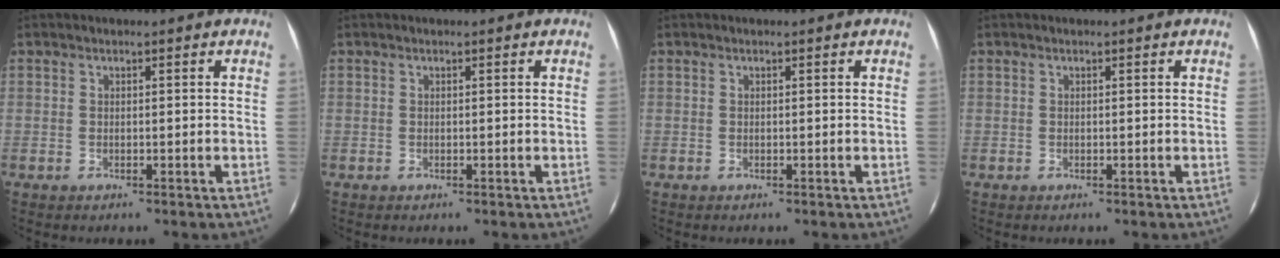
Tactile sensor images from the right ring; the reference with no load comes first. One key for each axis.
{"total": 0.0}
{"total": 0.0}
{"total": 0.0}